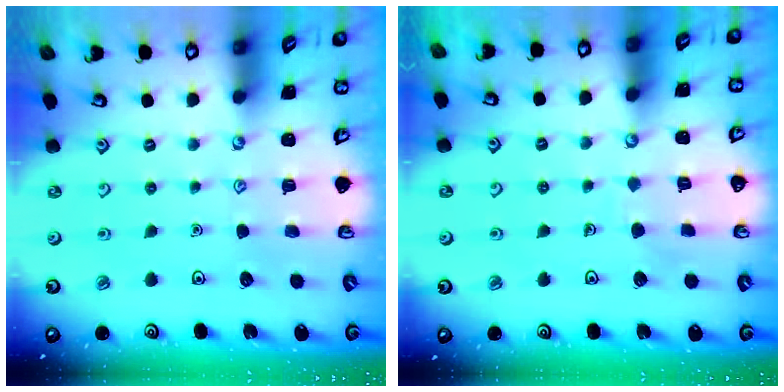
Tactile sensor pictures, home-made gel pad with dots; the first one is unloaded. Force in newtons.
{"total": 3.8, "press": 3.8, "slide": 0.3}